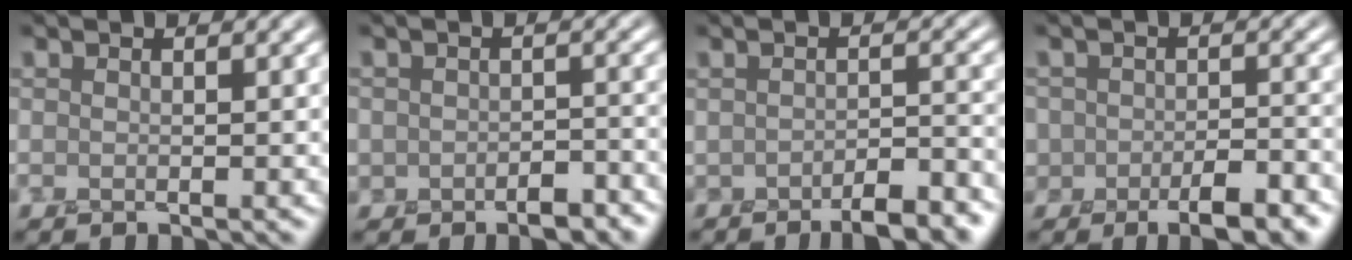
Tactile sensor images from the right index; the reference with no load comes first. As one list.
[{"total": 3.7, "force": [-2.0, 2.4, 1.9], "torque": [-0.018, -0.007, -0.035]}, {"total": 4.9, "force": [-3.2, 1.5, 3.3], "torque": [-0.048, -0.006, -0.043]}, {"total": 5.7, "force": [-3.1, 3.2, 3.6], "torque": [-0.040, -0.007, -0.046]}]